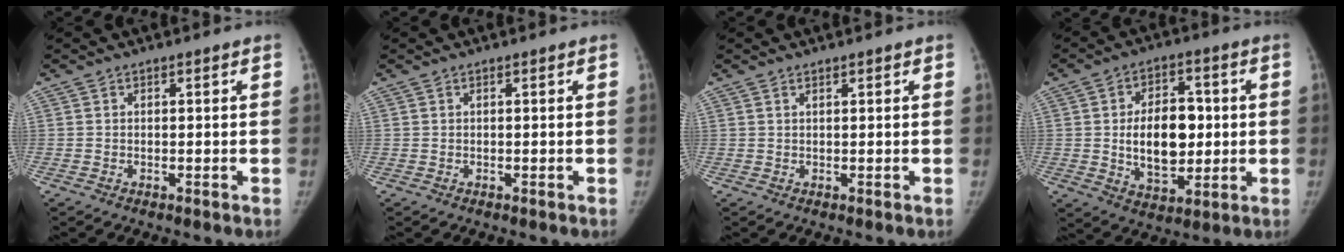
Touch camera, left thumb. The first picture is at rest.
{"total": 0.0}
{"total": 0.5, "force": [0.5, 0.2, 0.3], "torque": [-0.007, -0.003, 0.007]}
{"total": 13.6, "force": [0.1, 8.7, 10.5], "torque": [-0.131, 0.005, 0.011]}